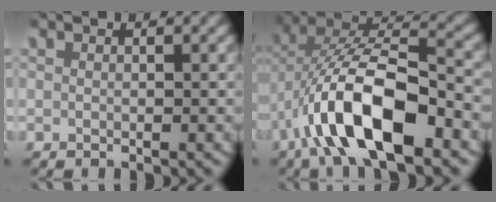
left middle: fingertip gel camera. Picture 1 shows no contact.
{"total": 9.9, "force": [-2.4, 5.4, 8.0], "torque": [-0.155, -0.017, -0.038]}